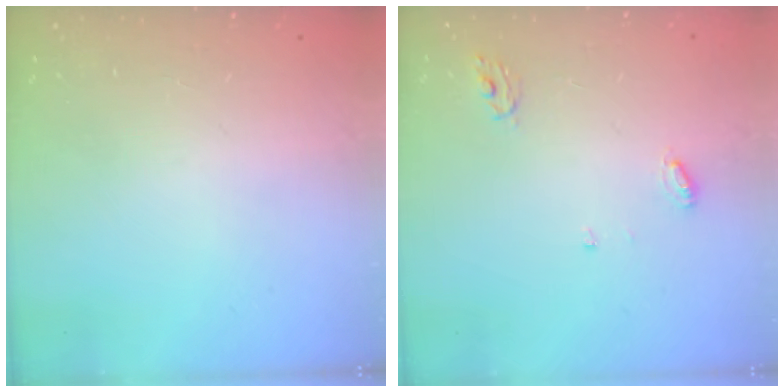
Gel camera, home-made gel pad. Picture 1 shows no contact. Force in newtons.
{"total": 5.1, "press": 5.1, "slide": 0.4}